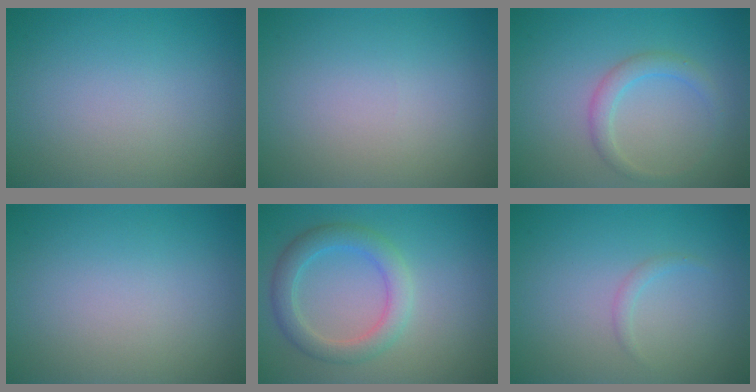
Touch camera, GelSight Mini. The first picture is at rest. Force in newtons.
{"total": 0.0}
{"total": 2.0, "press": 2.0, "slide": 0.2}
{"total": 0.0}
{"total": 3.6, "press": 3.6, "slide": 0.1}
{"total": 0.7, "press": 0.7, "slide": 0.0}